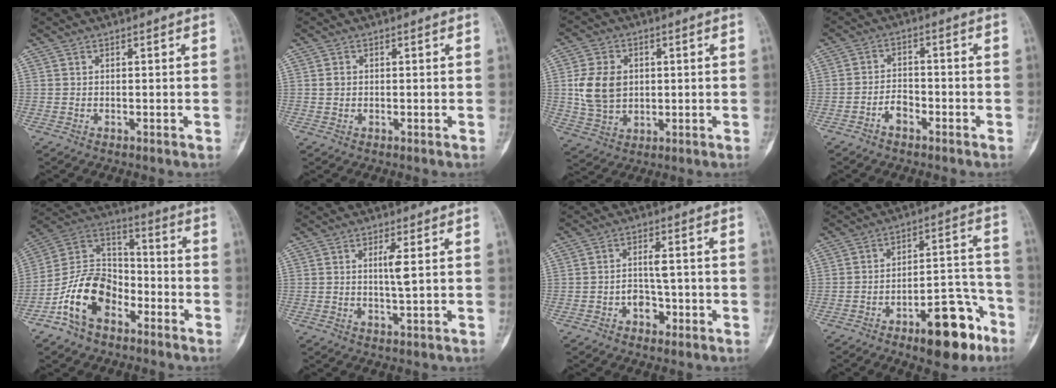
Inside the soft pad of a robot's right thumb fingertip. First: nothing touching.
{"total": 1.1, "force": [0.1, 1.0, 0.6], "torque": [-0.005, 0.002, 0.002]}
{"total": 10.1, "force": [1.1, 7.7, 6.4], "torque": [-0.105, -0.004, 0.027]}
{"total": 3.8, "force": [-2.4, 2.2, 2.0], "torque": [-0.026, 0.022, -0.043]}
{"total": 15.3, "force": [-7.4, 9.8, 9.1], "torque": [-0.153, 0.074, -0.147]}
{"total": 3.3, "force": [0.5, 0.2, 3.2], "torque": [-0.067, -0.006, 0.012]}
{"total": 4.7, "force": [-1.8, 3.1, 3.0], "torque": [-0.034, 0.022, -0.030]}
{"total": 15.5, "force": [-8.9, 6.1, 11.0], "torque": [-0.126, 0.077, -0.129]}